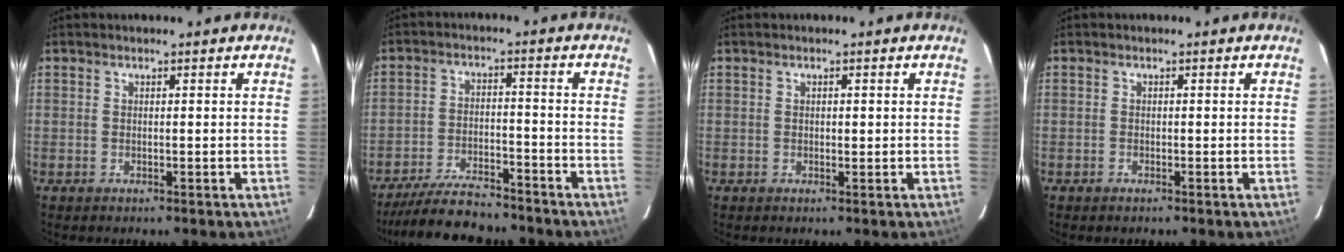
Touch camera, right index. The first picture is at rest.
{"total": 10.2, "force": [-9.3, 2.3, 3.5], "torque": [-0.063, -0.006, -0.159]}
{"total": 0.8, "force": [0.1, 0.4, 0.7], "torque": [-0.011, 0.000, 0.003]}
{"total": 0.5, "force": [-0.4, 0.2, 0.2], "torque": [-0.007, -0.001, -0.006]}